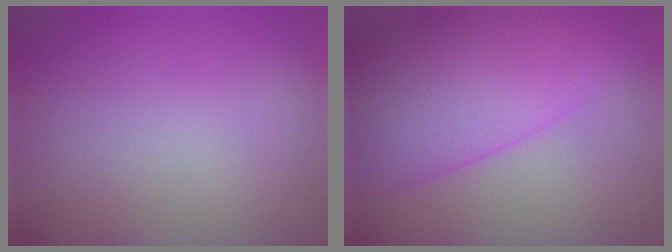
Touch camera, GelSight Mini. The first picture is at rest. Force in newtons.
{"total": 10.5, "press": 10.4, "slide": 0.2}